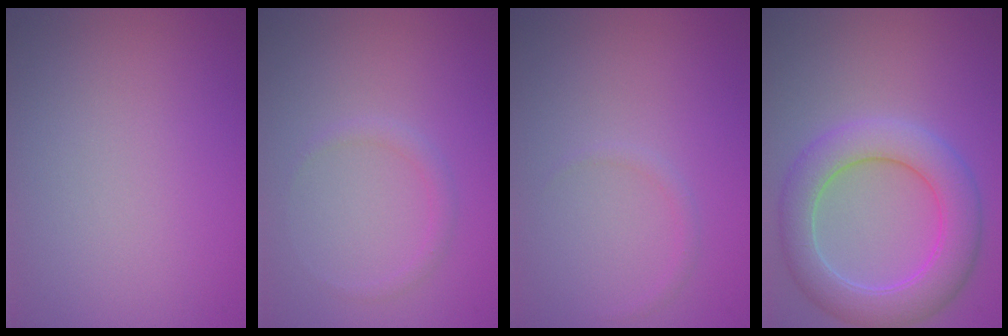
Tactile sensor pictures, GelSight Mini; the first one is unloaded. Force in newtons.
{"total": 1.0, "press": 1.0, "slide": 0.1}
{"total": 0.7, "press": 0.7, "slide": 0.1}
{"total": 6.2, "press": 6.2, "slide": 0.2}